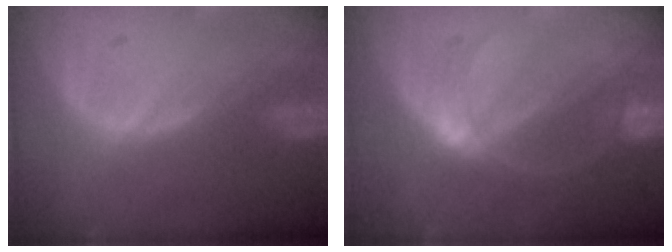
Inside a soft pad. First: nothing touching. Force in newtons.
{"total": 5.0, "press": 4.8, "slide": 1.3}